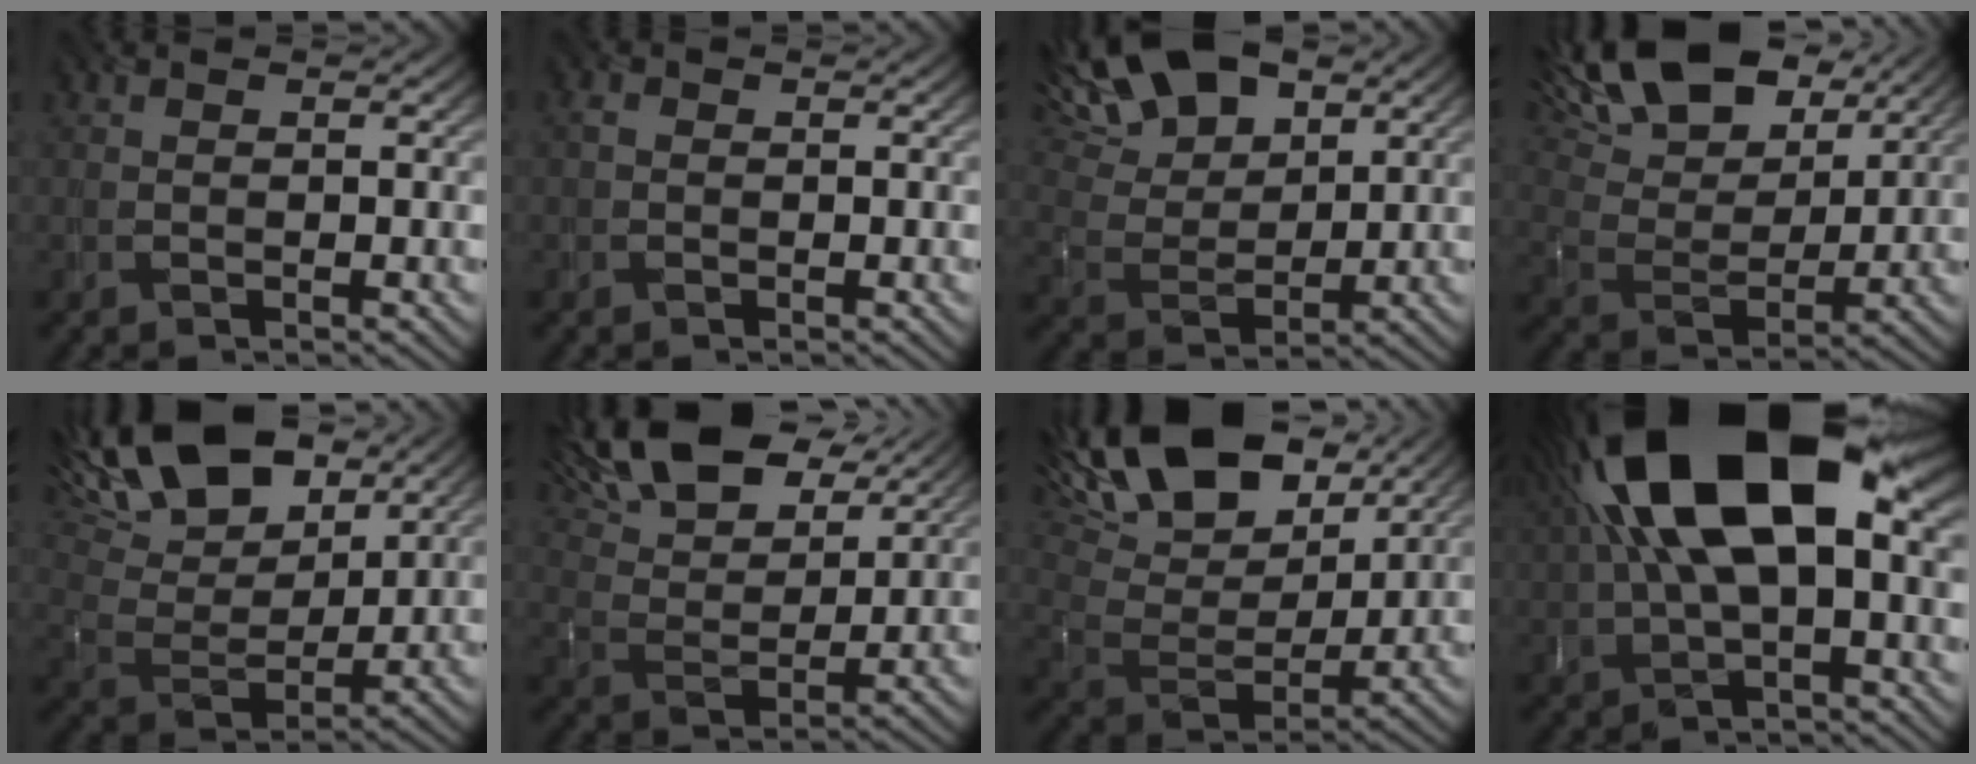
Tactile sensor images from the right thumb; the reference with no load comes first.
{"total": 1.0, "force": [0.0, 0.9, 0.5], "torque": [-0.011, -0.001, -0.002]}
{"total": 13.5, "force": [8.3, 6.7, 8.3], "torque": [-0.173, 0.032, 0.129]}
{"total": 16.1, "force": [10.9, 7.4, 9.2], "torque": [-0.197, 0.032, 0.164]}
{"total": 16.0, "force": [10.3, 7.5, 9.6], "torque": [-0.201, 0.028, 0.153]}
{"total": 14.5, "force": [10.2, 6.3, 8.2], "torque": [-0.179, 0.027, 0.171]}
{"total": 17.9, "force": [11.7, 8.4, 10.6], "torque": [-0.226, 0.039, 0.170]}
{"total": 18.3, "force": [4.4, 8.6, 15.6], "torque": [-0.306, 0.033, 0.067]}